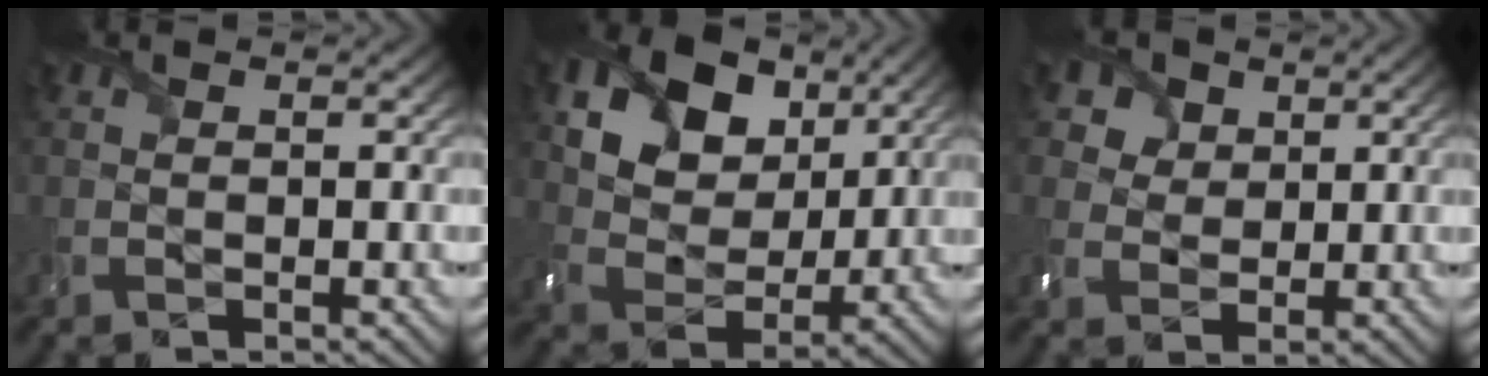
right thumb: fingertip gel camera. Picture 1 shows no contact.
{"total": 13.7, "force": [7.1, 9.4, 6.9], "torque": [-0.170, 0.009, 0.135]}
{"total": 6.3, "force": [3.5, 4.8, 2.2], "torque": [-0.090, -0.008, 0.063]}